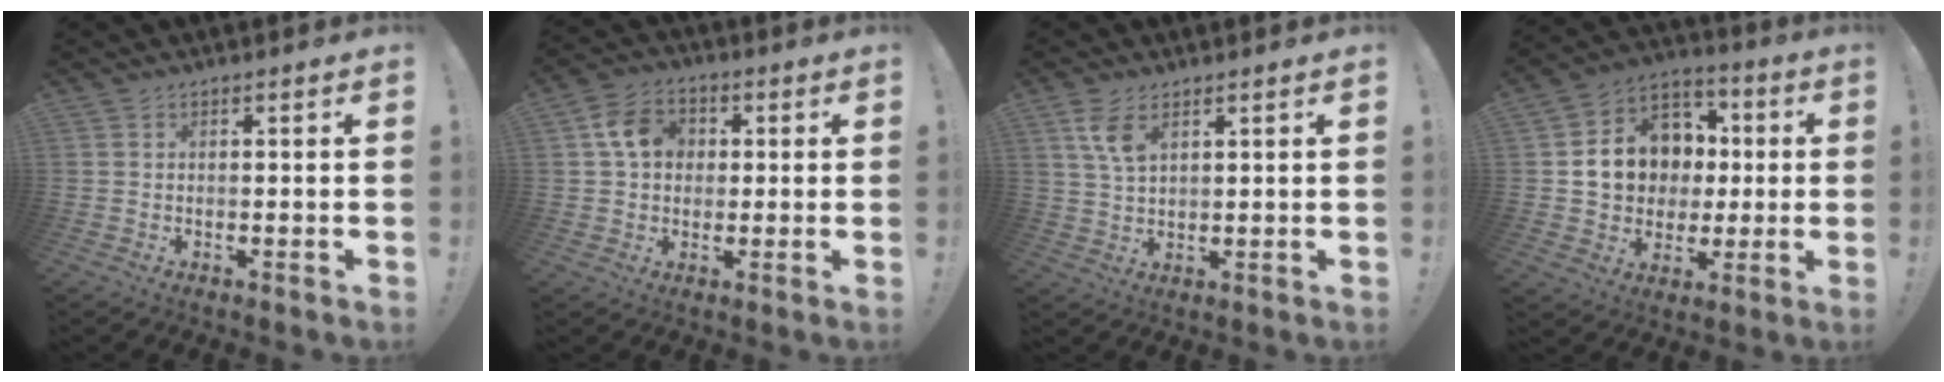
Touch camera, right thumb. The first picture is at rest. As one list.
[{"total": 10.5, "force": [2.4, 8.5, 5.6], "torque": [-0.086, 0.013, 0.050]}, {"total": 6.2, "force": [3.2, 3.0, 4.4], "torque": [-0.083, -0.016, 0.057]}, {"total": 15.3, "force": [1.4, 13.4, 7.3], "torque": [-0.096, 0.009, 0.050]}]